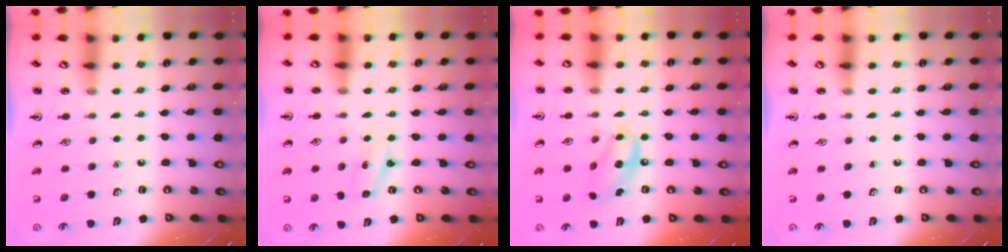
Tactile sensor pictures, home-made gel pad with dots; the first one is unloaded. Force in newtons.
{"total": 2.9, "press": 2.7, "slide": 0.9}
{"total": 9.0, "press": 8.8, "slide": 1.9}
{"total": 0.0}